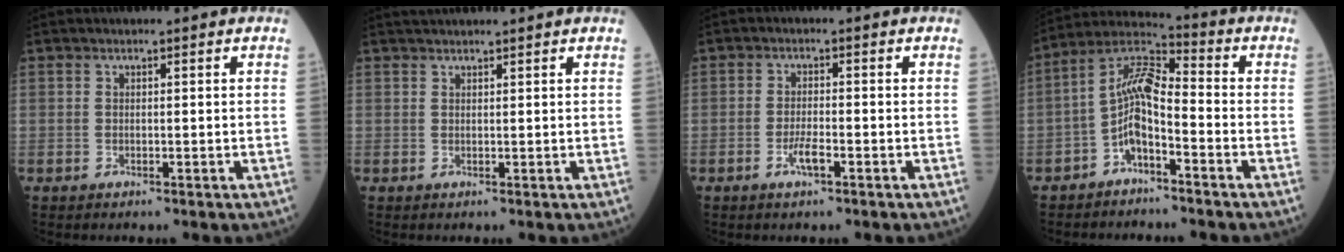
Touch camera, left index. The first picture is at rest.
{"total": 2.8, "force": [2.6, -0.3, 0.9], "torque": [-0.009, 0.026, 0.045]}
{"total": 2.8, "force": [-1.5, 0.5, 2.3], "torque": [-0.049, -0.001, -0.028]}
{"total": 7.5, "force": [-3.0, 2.3, 6.5], "torque": [-0.133, 0.023, -0.063]}